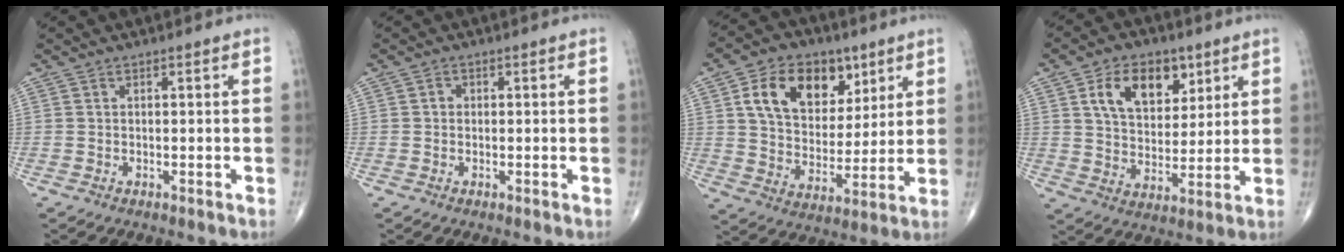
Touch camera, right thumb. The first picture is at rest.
{"total": 1.0, "force": [0.0, 0.9, 0.4], "torque": [0.000, 0.003, -0.002]}
{"total": 16.7, "force": [7.1, 11.4, 10.0], "torque": [-0.132, -0.020, 0.128]}
{"total": 12.8, "force": [5.6, 8.2, 8.1], "torque": [-0.097, -0.022, 0.102]}